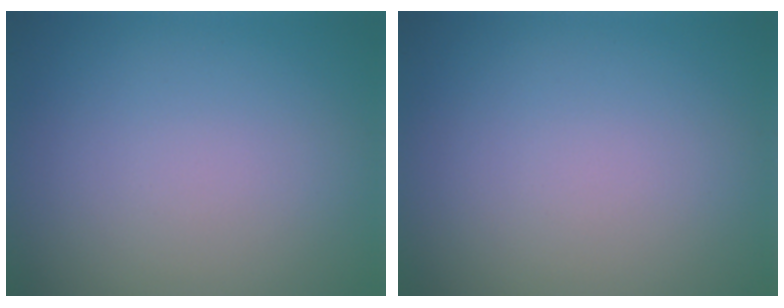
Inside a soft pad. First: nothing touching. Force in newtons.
{"total": 0.0}